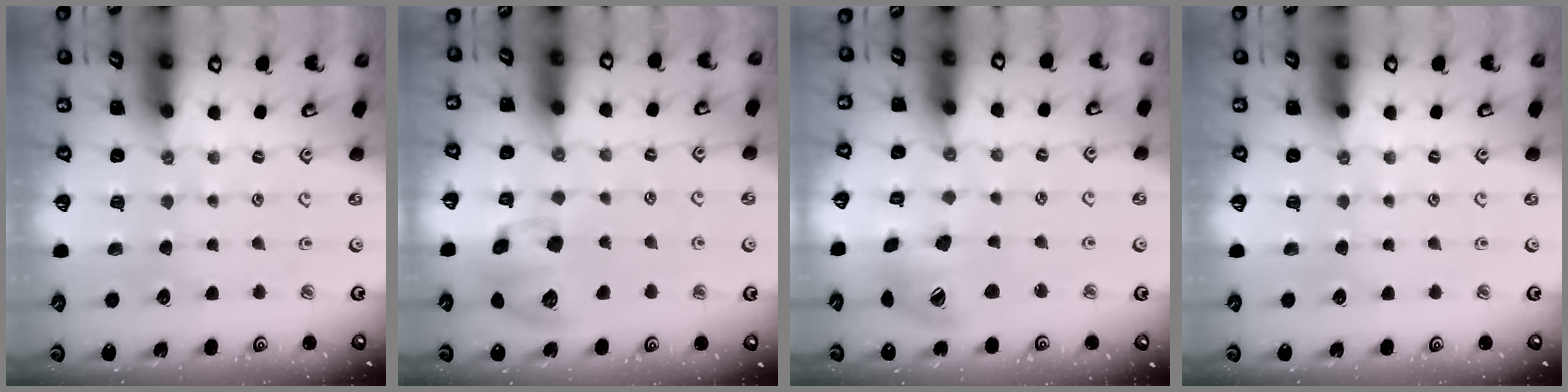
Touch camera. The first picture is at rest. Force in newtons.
{"total": 12.8, "press": 12.7, "slide": 2.0}
{"total": 15.2, "press": 15.0, "slide": 2.3}
{"total": 0.0}